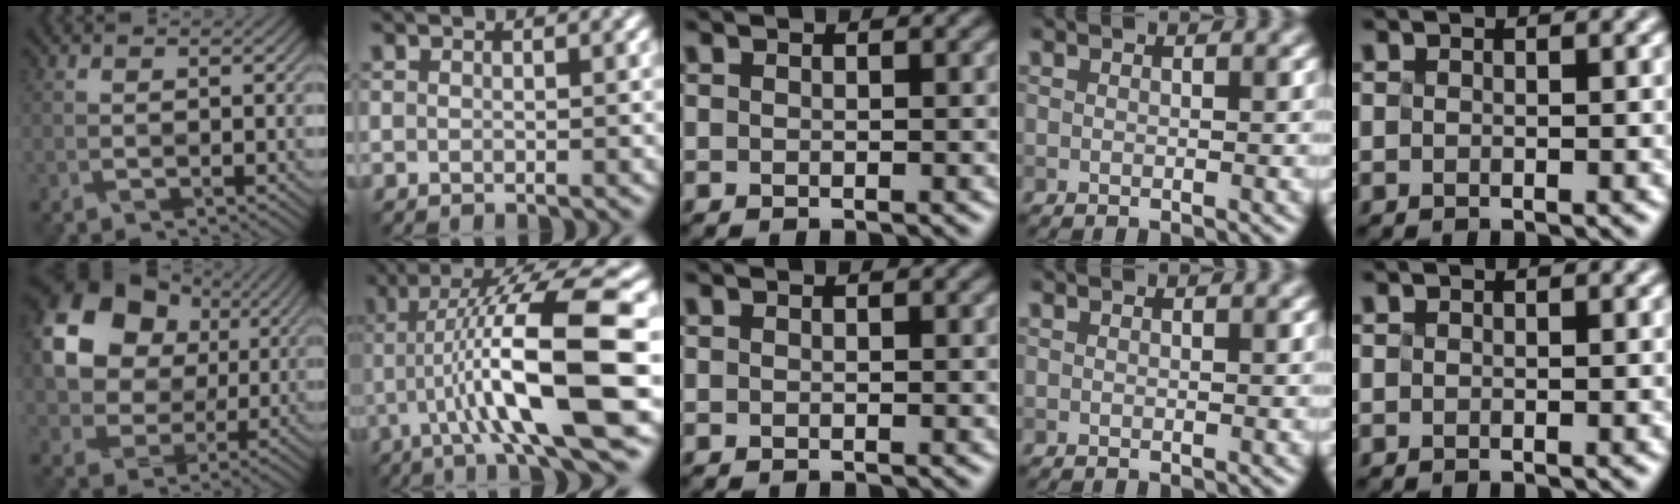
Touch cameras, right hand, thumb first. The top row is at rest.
{"thumb": {"total": 15.5, "force": [5.2, 11.9, 8.4], "torque": [-0.188, 0.033, 0.096]}, "index": {"total": 12.7, "force": [-1.5, 2.3, 12.4], "torque": [-0.184, 0.022, -0.020]}}